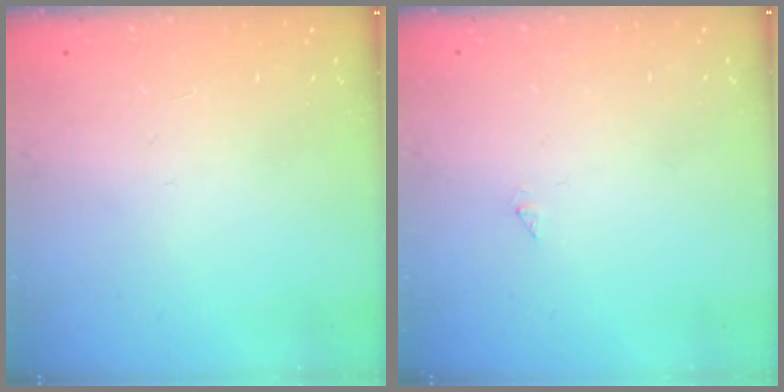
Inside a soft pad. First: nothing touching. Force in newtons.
{"total": 0.0}